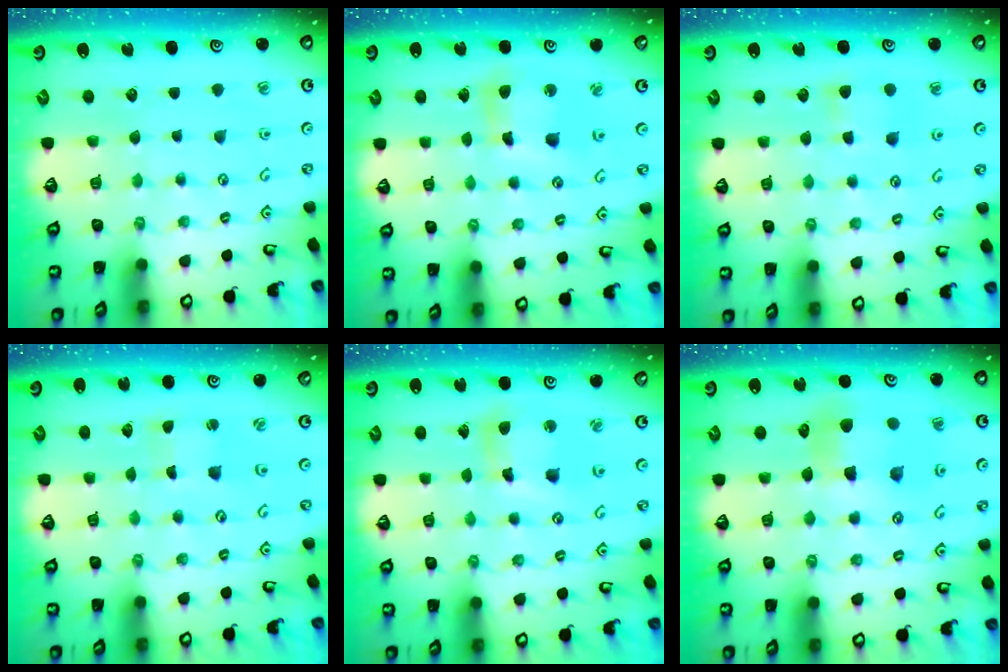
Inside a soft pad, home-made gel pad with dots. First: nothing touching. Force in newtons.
{"total": 8.3, "press": 8.1, "slide": 1.5}
{"total": 5.1, "press": 5.0, "slide": 1.0}
{"total": 1.3, "press": 1.3, "slide": 0.1}
{"total": 7.7, "press": 7.6, "slide": 1.2}
{"total": 7.8, "press": 7.8, "slide": 0.4}